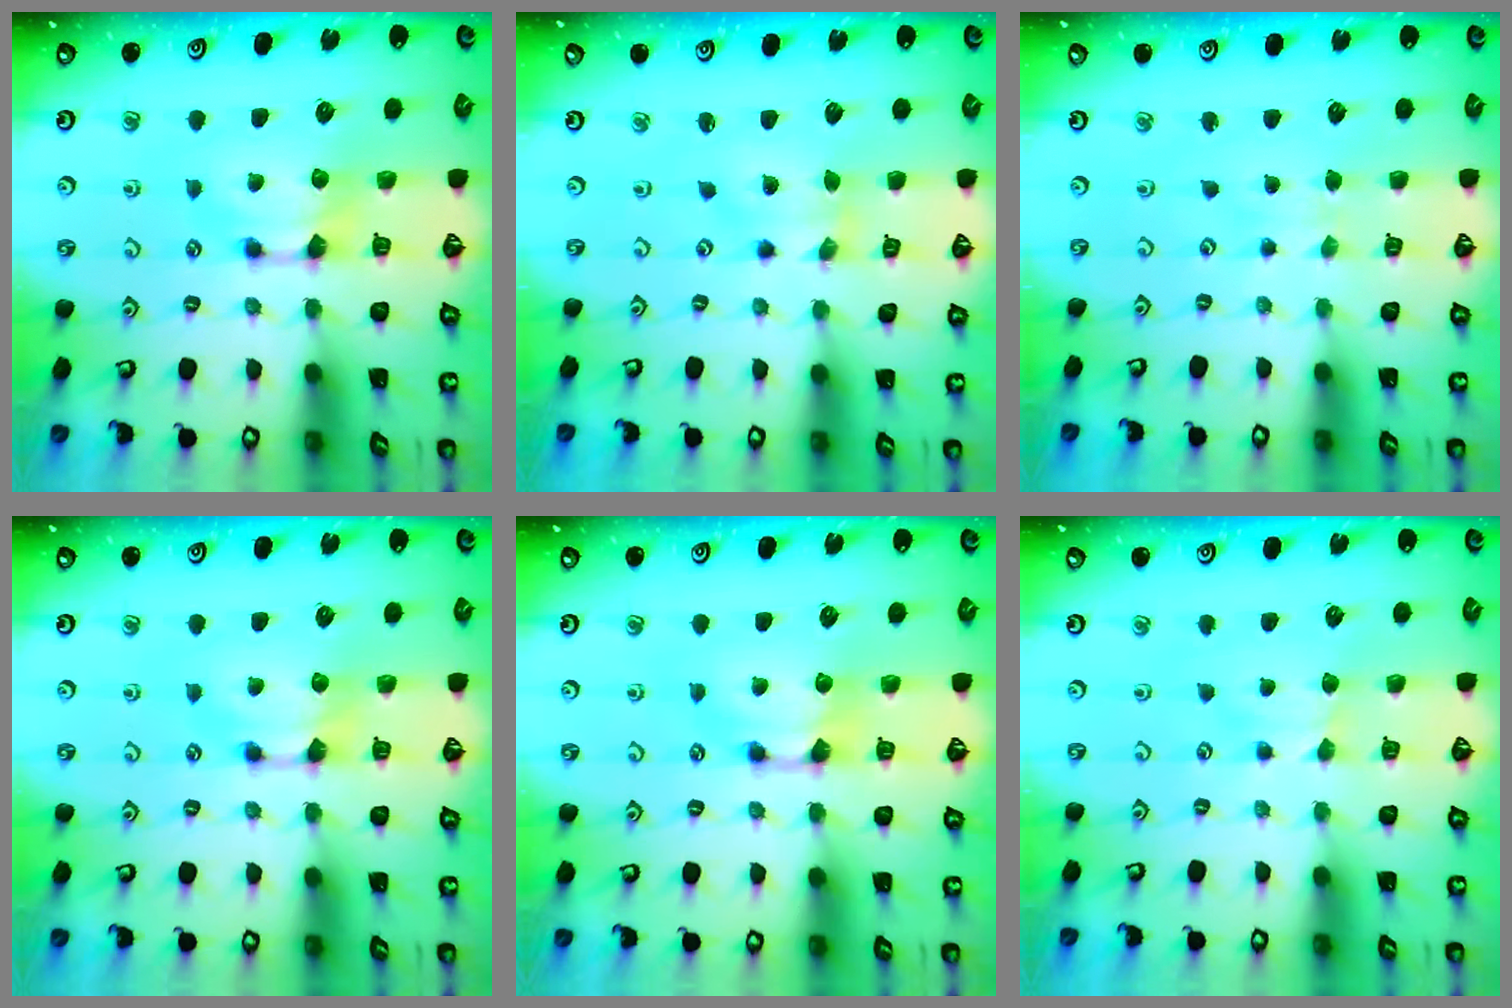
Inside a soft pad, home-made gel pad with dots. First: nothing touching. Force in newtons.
{"total": 1.3, "press": 0.3, "slide": 1.2}
{"total": 3.2, "press": 3.2, "slide": 0.1}
{"total": 0.0}
{"total": 0.6, "press": 0.1, "slide": 0.6}
{"total": 1.7, "press": 1.6, "slide": 0.5}